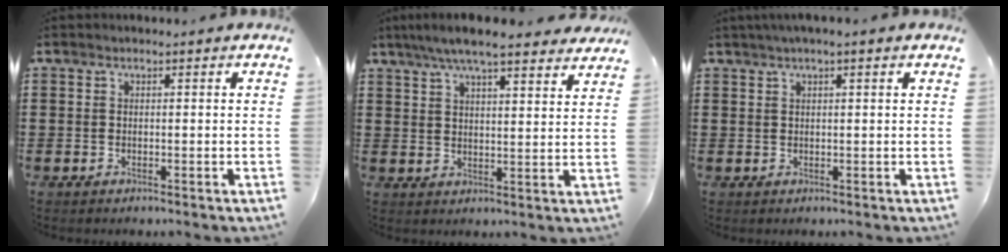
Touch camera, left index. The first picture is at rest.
{"total": 7.0, "force": [6.1, 0.7, 3.5], "torque": [-0.084, -0.015, 0.109]}
{"total": 1.6, "force": [0.9, 0.0, 1.3], "torque": [-0.026, 0.000, 0.016]}